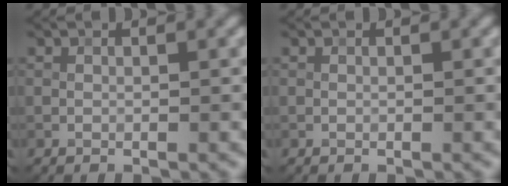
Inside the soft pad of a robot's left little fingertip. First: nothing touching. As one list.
[{"total": 0.0}]